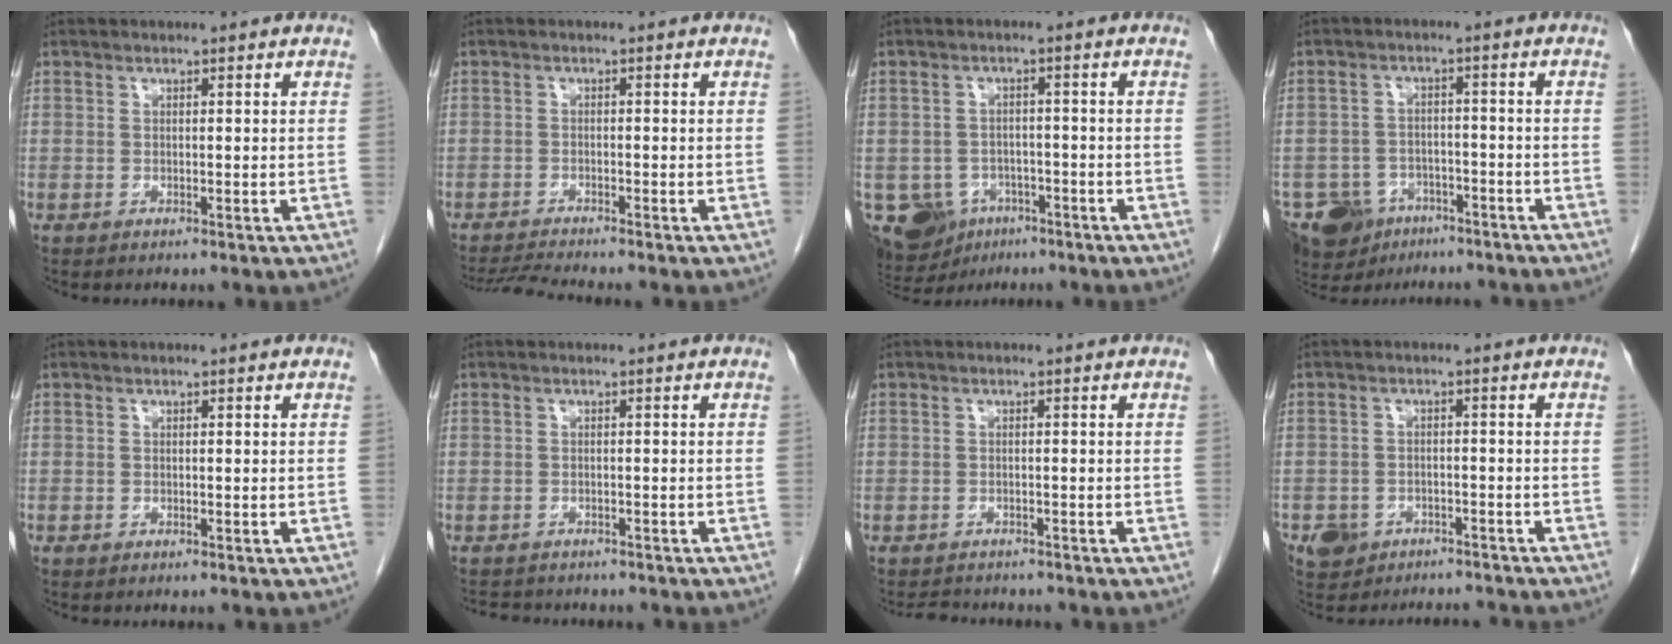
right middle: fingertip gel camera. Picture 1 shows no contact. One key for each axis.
{"total": 4.1, "fx": -3.8, "fy": -1.1, "fz": 1.0, "tx": -0.022, "ty": -0.020, "tz": -0.069}
{"total": 9.9, "fx": -5.3, "fy": 7.6, "fz": 3.4, "tx": -0.080, "ty": 0.003, "tz": -0.076}
{"total": 11.3, "fx": -8.2, "fy": 6.9, "fz": 3.5, "tx": -0.073, "ty": 0.003, "tz": -0.122}
{"total": 0.0}
{"total": 7.6, "fx": -6.7, "fy": 2.6, "fz": 2.6, "tx": -0.046, "ty": 0.002, "tz": -0.085}
{"total": 4.4, "fx": -4.1, "fy": 1.2, "fz": 1.0, "tx": -0.015, "ty": -0.008, "tz": -0.061}
{"total": 5.6, "fx": -4.6, "fy": 3.0, "fz": 0.7, "tx": -0.009, "ty": 0.014, "tz": -0.067}